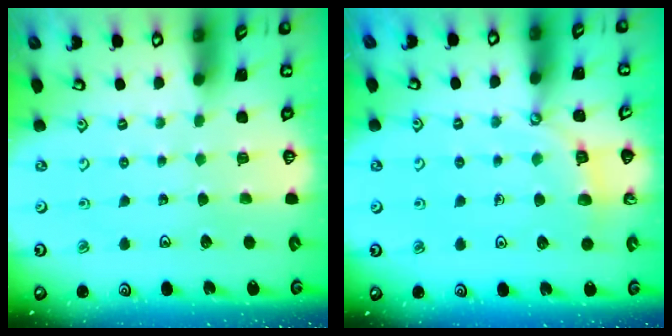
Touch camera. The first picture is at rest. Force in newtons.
{"total": 4.9, "press": 4.9, "slide": 0.4}